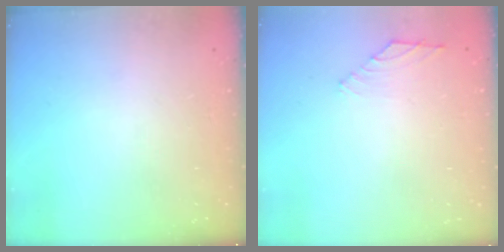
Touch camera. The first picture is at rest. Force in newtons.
{"total": 1.4, "press": 1.3, "slide": 0.6}